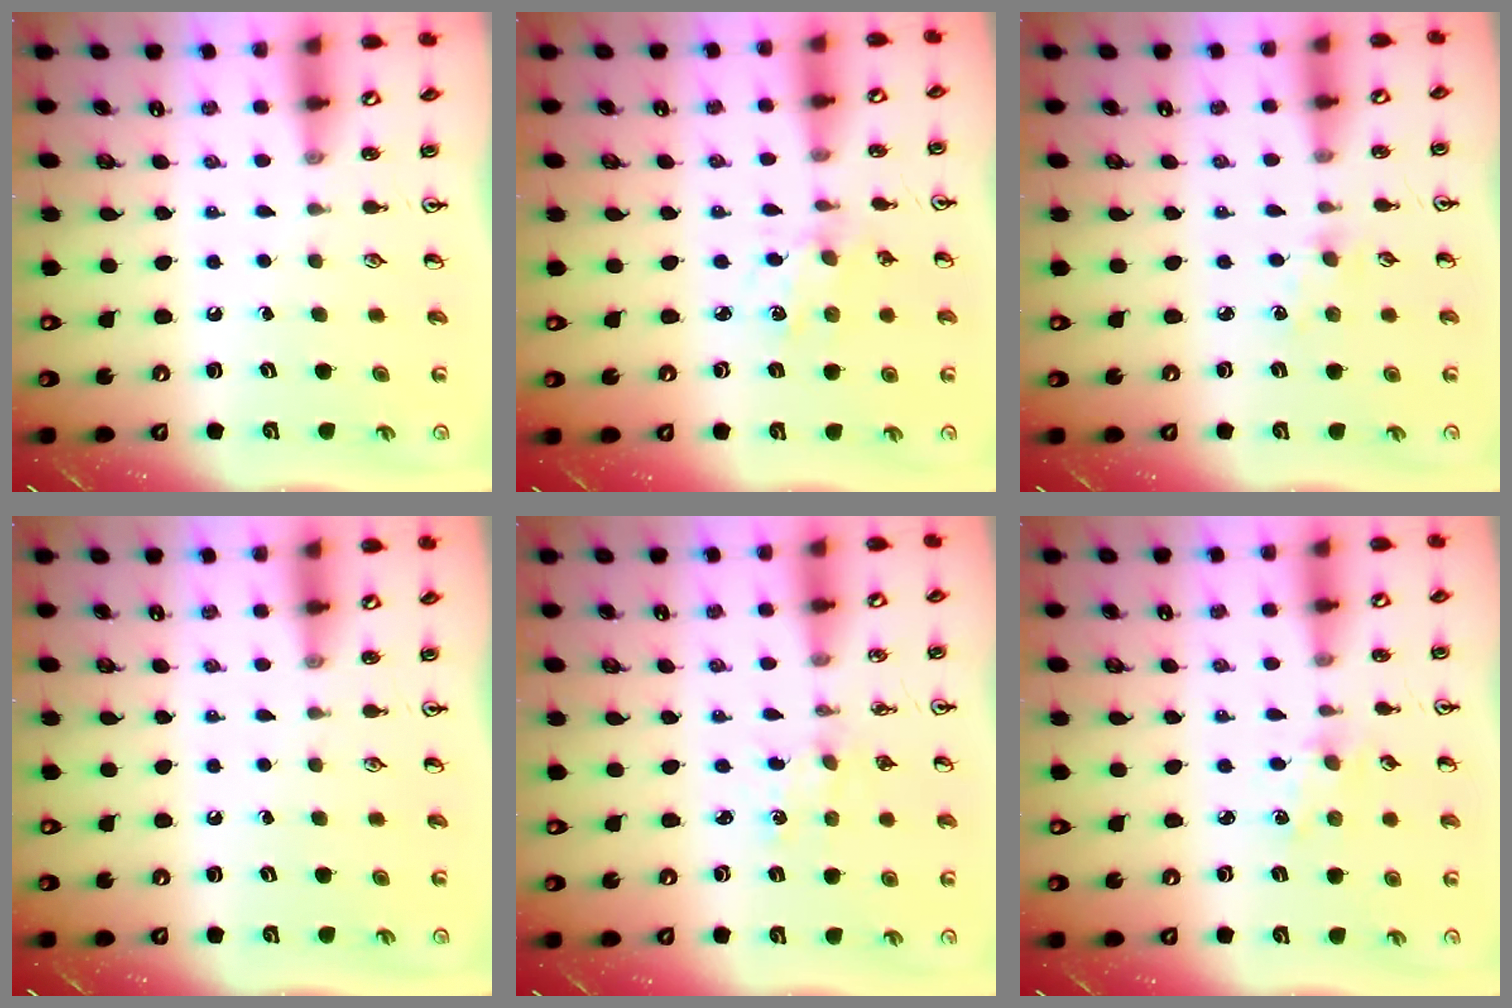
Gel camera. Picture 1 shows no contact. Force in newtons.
{"total": 1.5, "press": 1.4, "slide": 0.4}
{"total": 2.2, "press": 2.2, "slide": 0.4}
{"total": 0.0}
{"total": 0.0}
{"total": 2.3, "press": 2.3, "slide": 0.4}